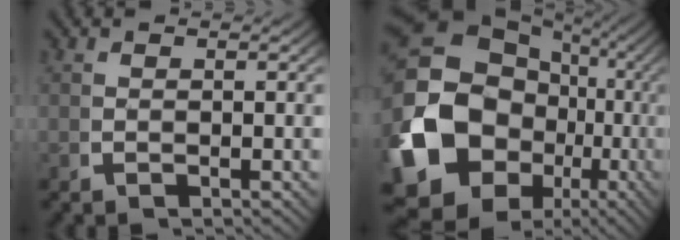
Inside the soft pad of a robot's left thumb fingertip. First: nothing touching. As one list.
[{"total": 21.3, "force": [-3.8, 17.2, 11.9], "torque": [-0.272, -0.099, -0.027]}]